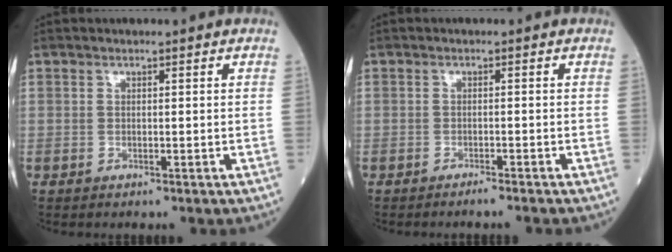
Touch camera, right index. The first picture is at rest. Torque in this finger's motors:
{"motor_torque": [0.19, 0.06, -0.04, -0.01]}